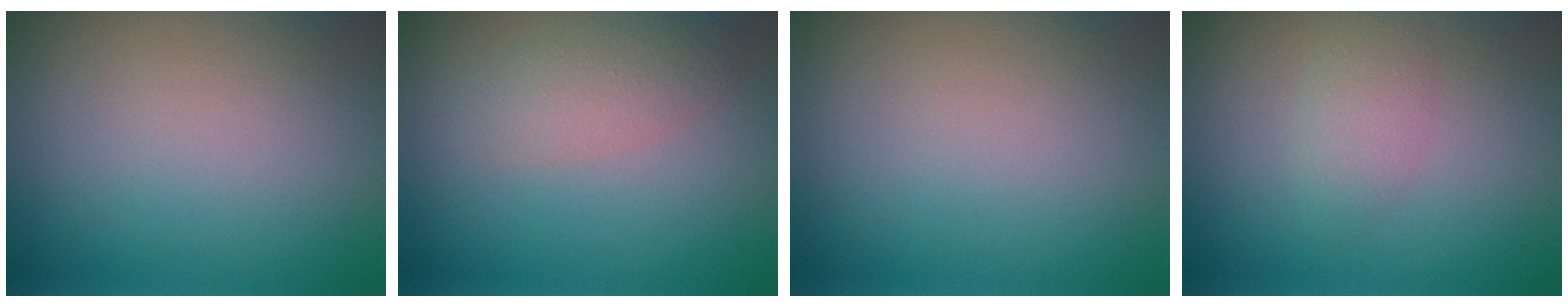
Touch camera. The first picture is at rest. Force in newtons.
{"total": 2.5, "press": 2.5, "slide": 0.1}
{"total": 0.0}
{"total": 1.8, "press": 1.8, "slide": 0.1}